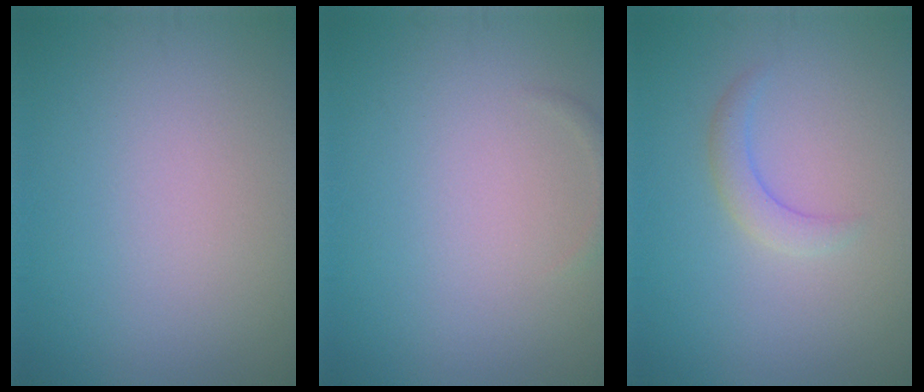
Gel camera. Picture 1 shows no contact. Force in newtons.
{"total": 0.6, "press": 0.6, "slide": 0.1}
{"total": 1.9, "press": 1.9, "slide": 0.1}